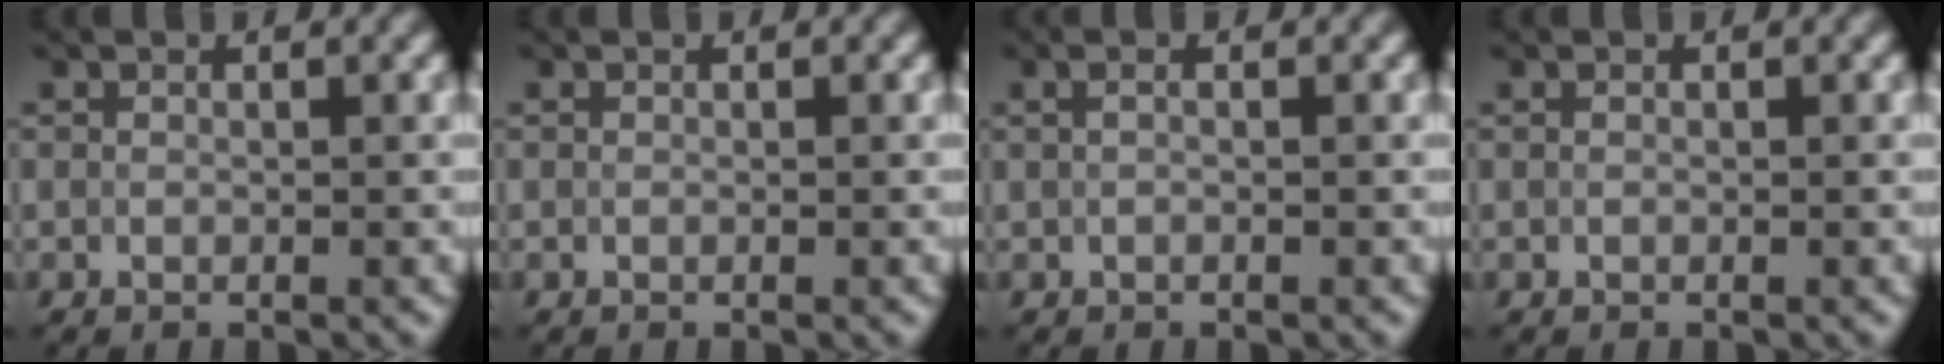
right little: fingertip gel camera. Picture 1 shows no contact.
{"total": 0.0}
{"total": 1.0, "force": [0.4, 0.4, 0.9], "torque": [-0.017, -0.002, 0.000]}
{"total": 0.0}